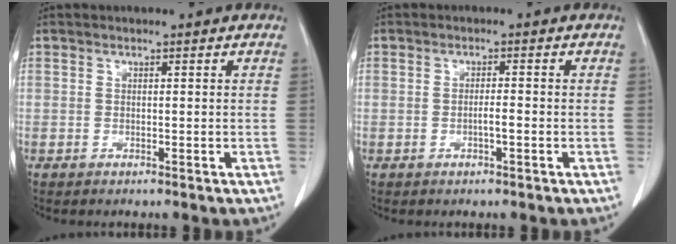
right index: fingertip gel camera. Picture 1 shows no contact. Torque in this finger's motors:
{"motor_torque": [0.30, -0.13, 0.25, 0.05]}